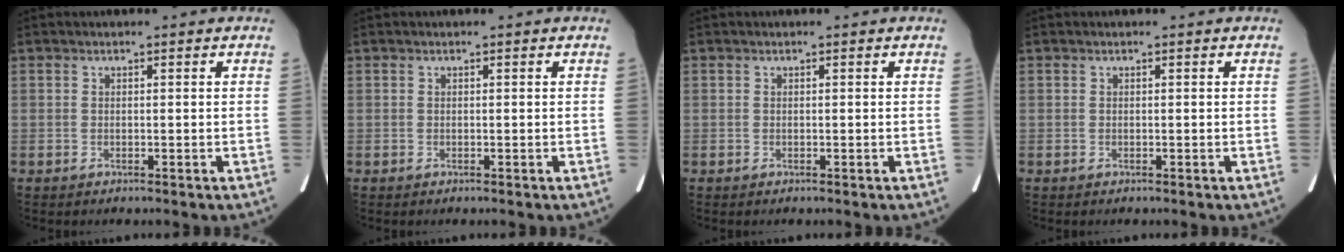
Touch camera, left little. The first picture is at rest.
{"total": 0.0}
{"total": 0.0}
{"total": 0.0}